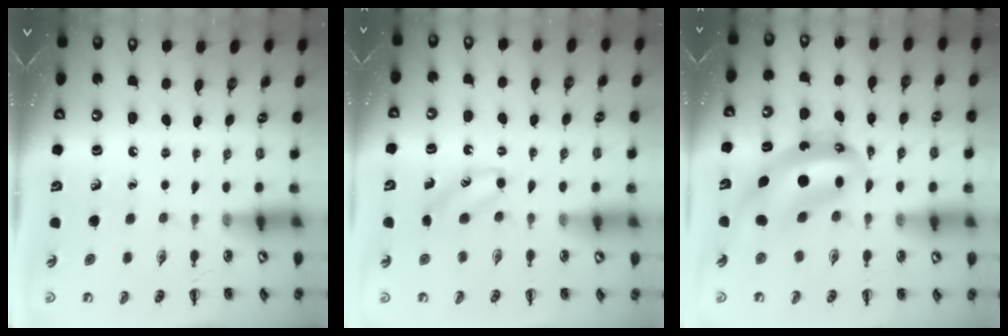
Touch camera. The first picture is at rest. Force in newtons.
{"total": 4.5, "press": 4.3, "slide": 1.5}
{"total": 9.8, "press": 9.5, "slide": 2.2}